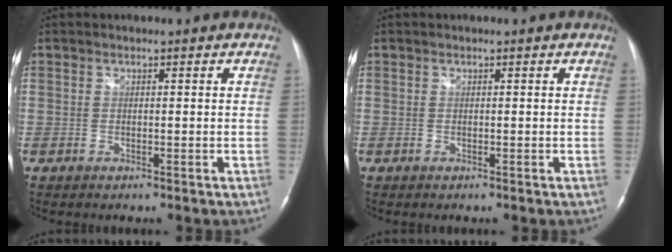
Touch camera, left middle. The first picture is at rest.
{"total": 0.0}